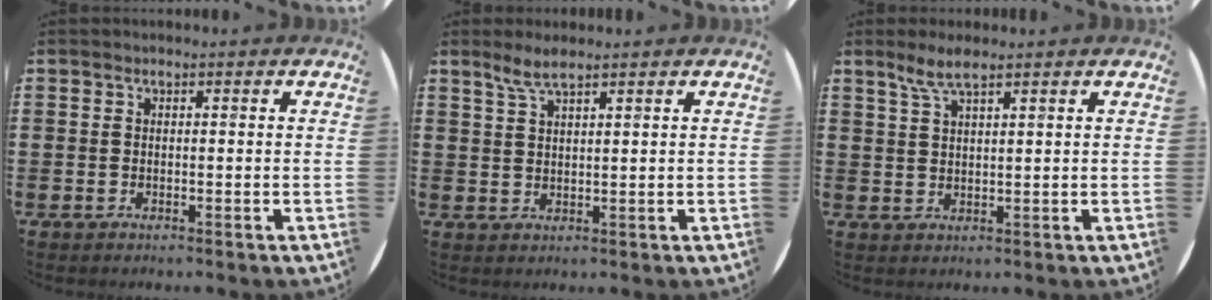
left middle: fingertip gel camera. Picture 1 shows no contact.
{"total": 3.3, "force": [2.7, 0.5, 1.9], "torque": [-0.040, 0.005, 0.047]}
{"total": 4.5, "force": [3.1, 1.0, 3.0], "torque": [-0.066, 0.008, 0.054]}